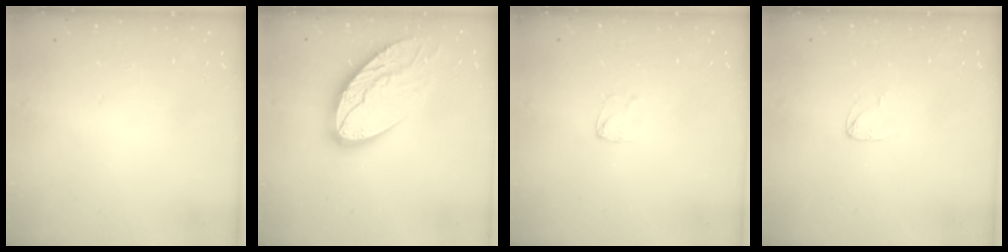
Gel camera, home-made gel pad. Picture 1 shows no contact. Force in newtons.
{"total": 16.6, "press": 16.6, "slide": 1.2}
{"total": 2.9, "press": 2.9, "slide": 0.2}
{"total": 2.6, "press": 2.6, "slide": 0.1}